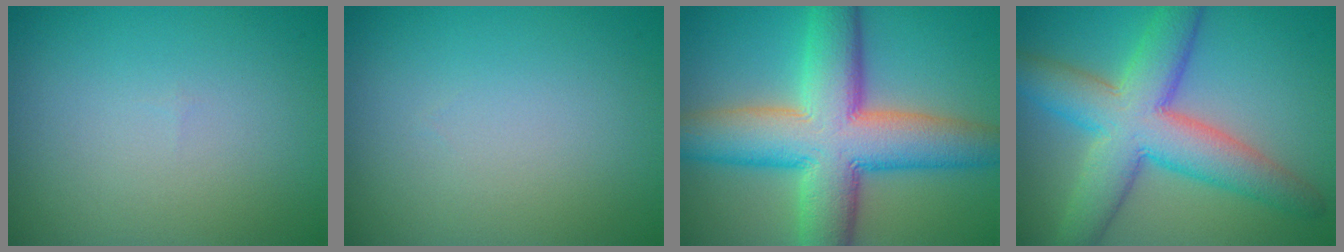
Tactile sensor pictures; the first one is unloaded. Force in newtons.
{"total": 0.0}
{"total": 12.3, "press": 12.3, "slide": 0.6}
{"total": 8.8, "press": 8.8, "slide": 0.2}